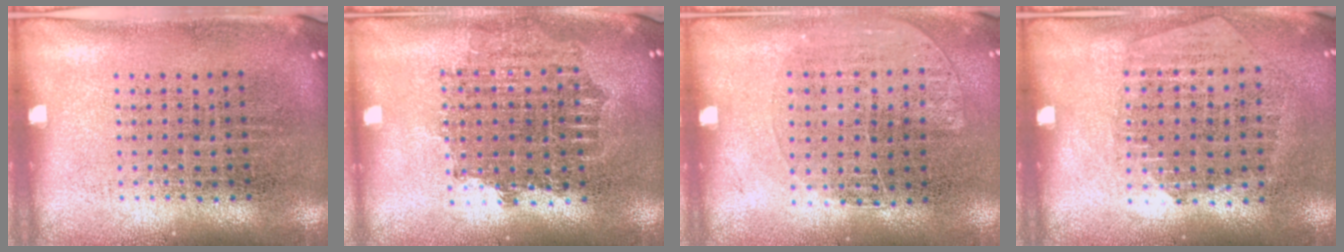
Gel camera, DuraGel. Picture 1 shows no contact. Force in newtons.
{"total": 1.7, "press": 1.4, "slide": 1.0}
{"total": 1.2, "press": 1.0, "slide": 0.7}
{"total": 1.3, "press": 1.2, "slide": 0.5}